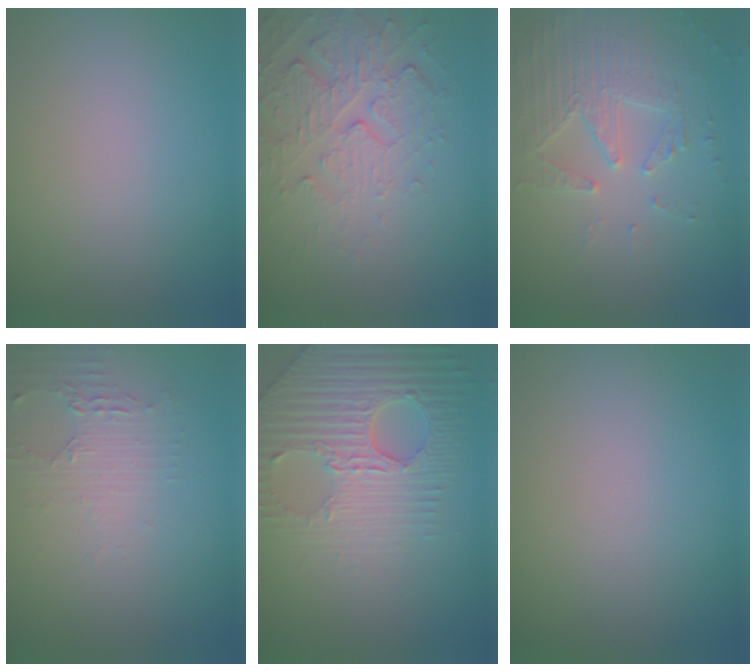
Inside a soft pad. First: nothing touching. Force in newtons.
{"total": 5.4, "press": 3.6, "slide": 4.0}
{"total": 4.1, "press": 3.6, "slide": 2.1}
{"total": 1.8, "press": 1.8, "slide": 0.4}
{"total": 8.1, "press": 5.7, "slide": 5.7}
{"total": 0.0}